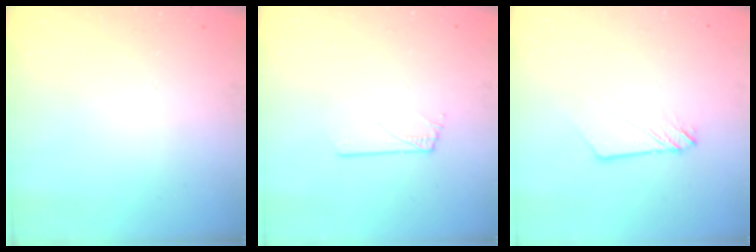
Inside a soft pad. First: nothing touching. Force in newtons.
{"total": 0.5, "press": 0.5, "slide": 0.0}
{"total": 3.3, "press": 3.3, "slide": 0.3}